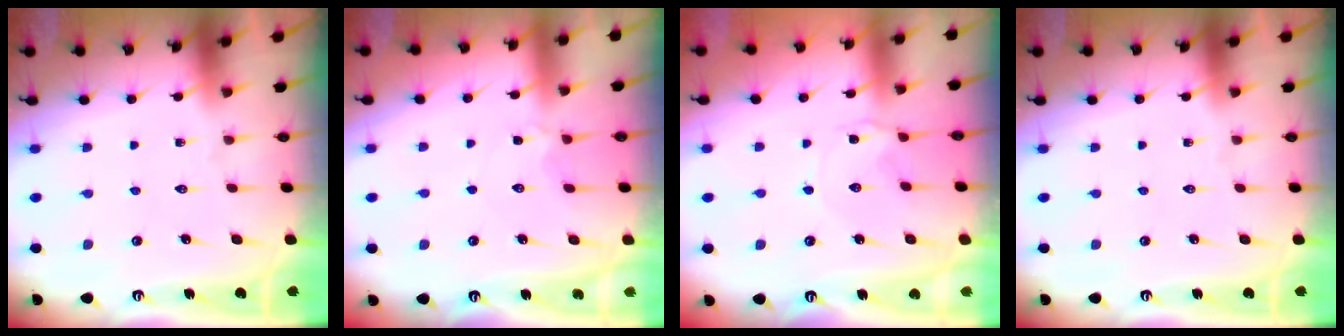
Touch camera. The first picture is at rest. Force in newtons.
{"total": 2.8, "press": 2.7, "slide": 0.5}
{"total": 0.0}
{"total": 0.0}